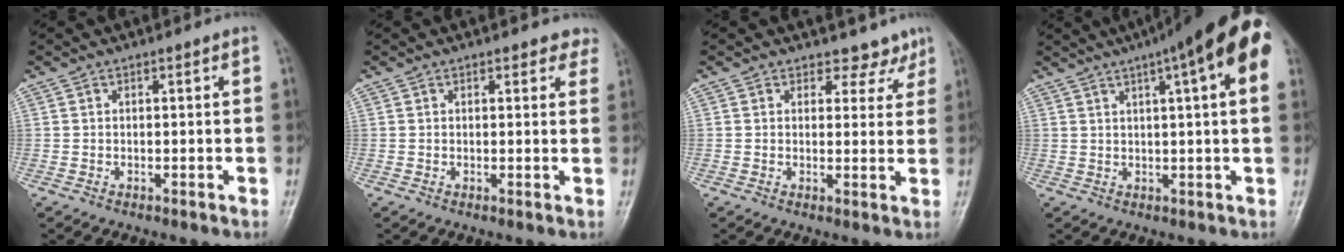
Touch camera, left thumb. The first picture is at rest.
{"total": 3.4, "force": [2.9, 1.7, 0.6], "torque": [0.029, -0.011, 0.016]}
{"total": 4.3, "force": [3.5, 2.6, -0.1], "torque": [0.029, -0.027, 0.034]}
{"total": 16.6, "force": [7.5, 3.2, 14.4], "torque": [-0.203, 0.027, 0.097]}